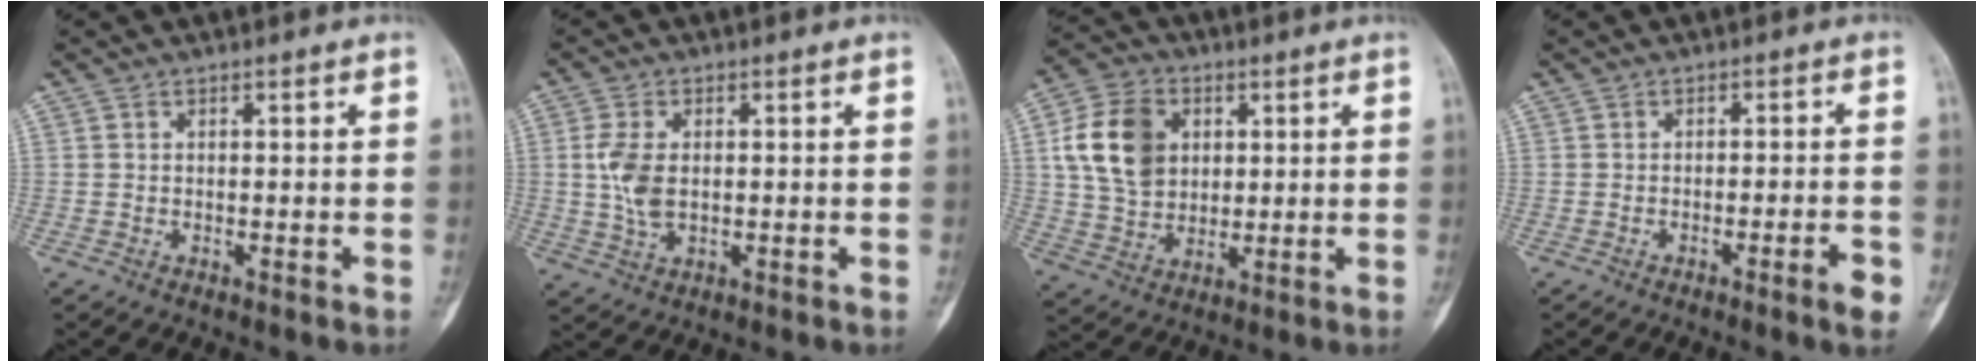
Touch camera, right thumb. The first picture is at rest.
{"total": 6.2, "force": [0.3, 3.6, 5.0], "torque": [-0.108, 0.000, 0.008]}
{"total": 13.3, "force": [3.2, 10.0, 8.1], "torque": [-0.126, 0.000, 0.060]}
{"total": 3.9, "force": [-1.9, 0.3, 3.3], "torque": [-0.049, 0.009, -0.029]}